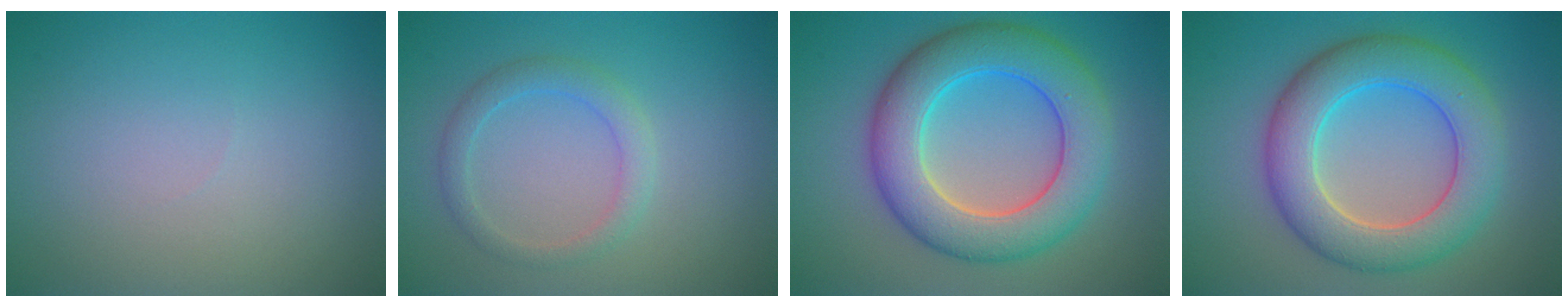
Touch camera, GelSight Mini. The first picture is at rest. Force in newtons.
{"total": 2.3, "press": 2.2, "slide": 0.1}
{"total": 8.9, "press": 8.9, "slide": 0.2}
{"total": 7.9, "press": 7.8, "slide": 0.4}